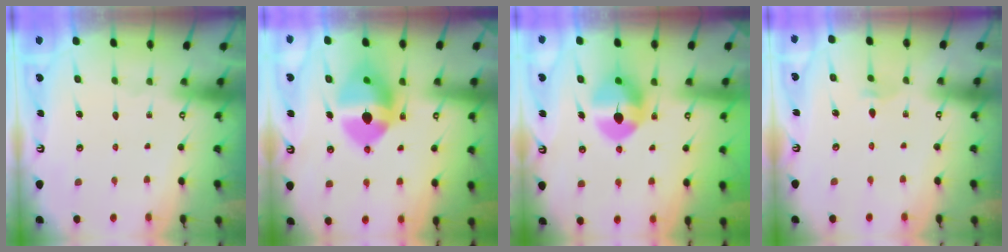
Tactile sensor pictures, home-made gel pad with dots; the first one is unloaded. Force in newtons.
{"total": 14.1, "press": 14.0, "slide": 1.9}
{"total": 9.4, "press": 9.3, "slide": 1.0}
{"total": 2.8, "press": 2.7, "slide": 0.6}